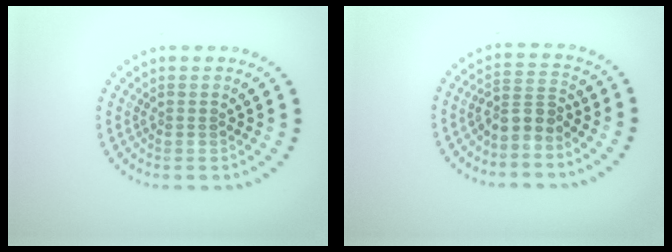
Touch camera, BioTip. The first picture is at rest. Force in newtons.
{"total": 2.6, "press": 1.9, "slide": 1.7}